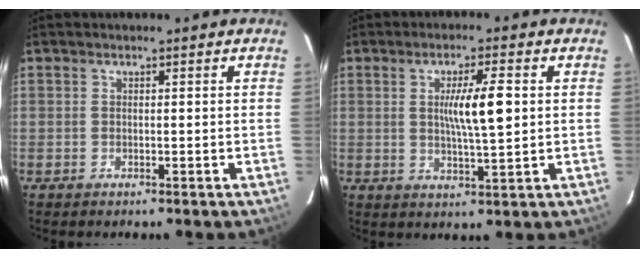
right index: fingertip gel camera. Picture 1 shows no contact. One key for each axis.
{"total": 7.0, "fx": 1.0, "fy": 0.5, "fz": 6.9, "tx": -0.119, "ty": 0.000, "tz": 0.019}